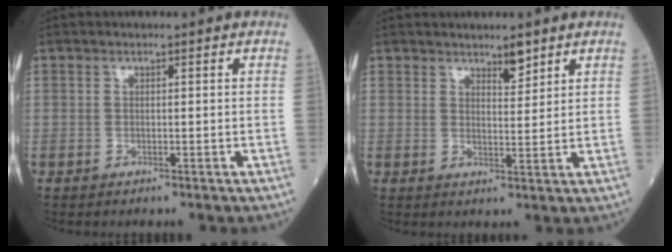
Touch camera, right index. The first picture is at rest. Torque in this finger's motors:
{"motor_torque": [-0.04, 0.12, 0.01, 0.02]}